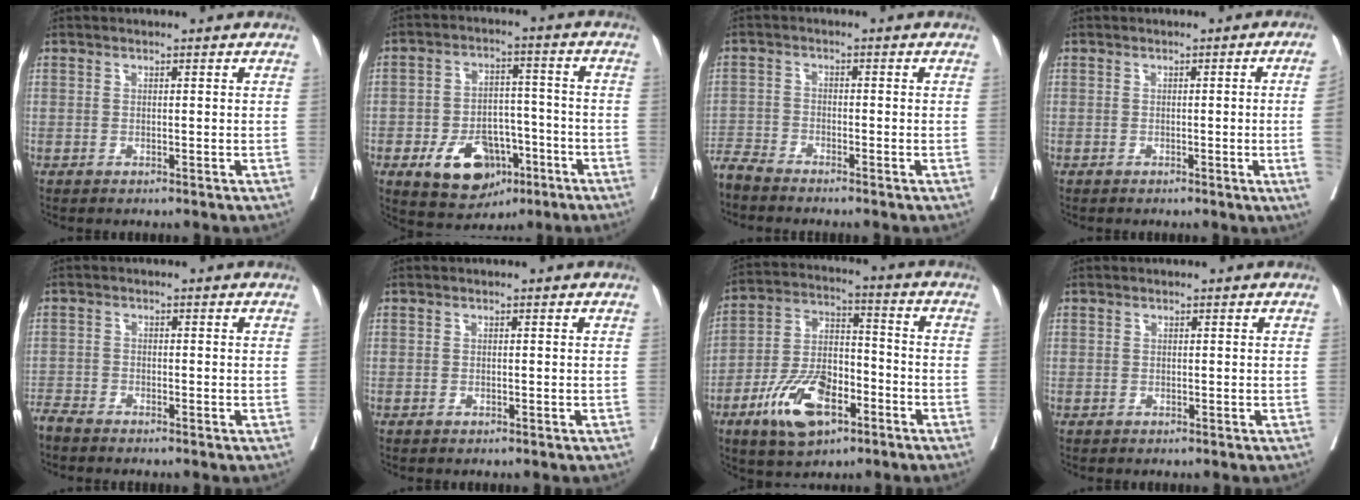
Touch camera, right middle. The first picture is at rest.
{"total": 11.3, "force": [-5.4, 7.0, 7.0], "torque": [-0.112, 0.010, -0.078]}
{"total": 4.1, "force": [-4.1, -0.1, 0.7], "torque": [-0.006, -0.015, -0.081]}
{"total": 5.9, "force": [-0.7, -2.2, 5.4], "torque": [-0.068, -0.015, -0.005]}
{"total": 2.6, "force": [-2.5, 0.2, 0.6], "torque": [-0.010, -0.008, -0.049]}
{"total": 0.0}
{"total": 13.0, "force": [-6.6, 5.8, 9.5], "torque": [-0.189, 0.003, -0.116]}
{"total": 0.0}